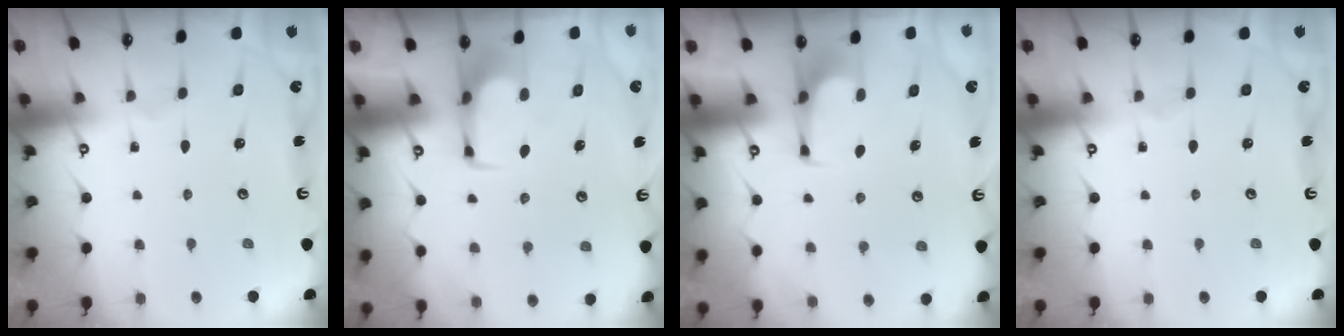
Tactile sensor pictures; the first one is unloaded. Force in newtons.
{"total": 1.6, "press": 1.5, "slide": 0.5}
{"total": 1.0, "press": 0.9, "slide": 0.3}
{"total": 0.0}